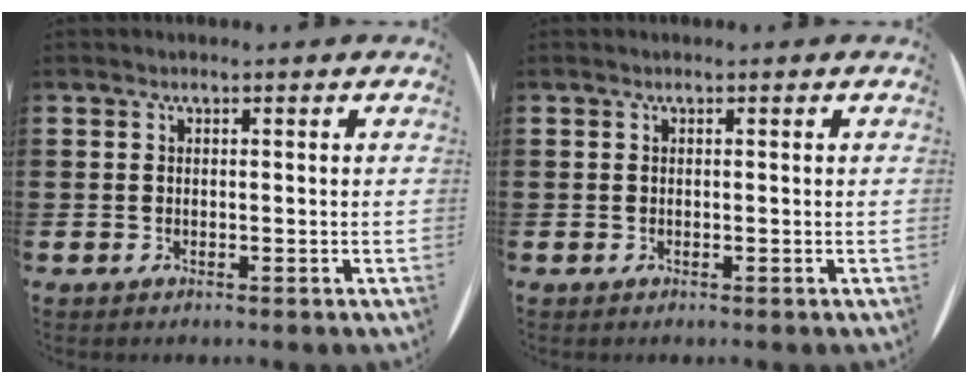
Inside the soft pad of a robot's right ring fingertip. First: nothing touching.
{"total": 0.0}